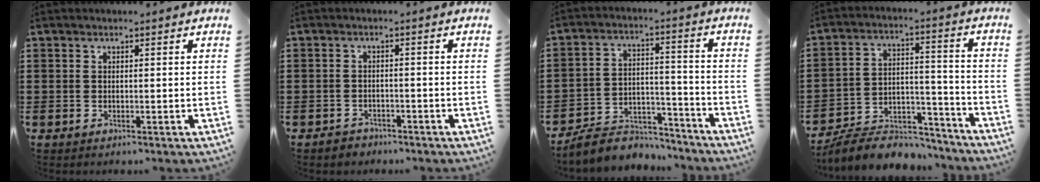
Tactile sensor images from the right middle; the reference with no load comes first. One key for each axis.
{"total": 1.6, "fx": -1.4, "fy": 0.6, "fz": -0.1, "tx": -0.003, "ty": 0.004, "tz": -0.034}
{"total": 6.8, "fx": -6.5, "fy": 1.9, "fz": 1.1, "tx": -0.020, "ty": 0.018, "tz": -0.126}
{"total": 8.0, "fx": -7.5, "fy": 2.2, "fz": 1.8, "tx": -0.030, "ty": 0.021, "tz": -0.145}